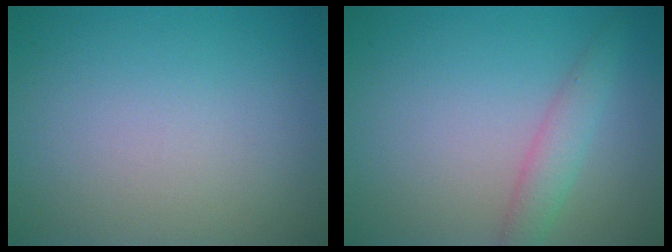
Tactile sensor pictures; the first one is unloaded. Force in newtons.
{"total": 2.4, "press": 2.4, "slide": 0.1}